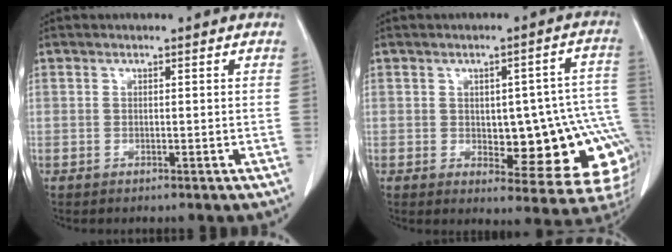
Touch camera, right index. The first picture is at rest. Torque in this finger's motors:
{"motor_torque": [0.41, 0.06, 0.24, 0.03]}